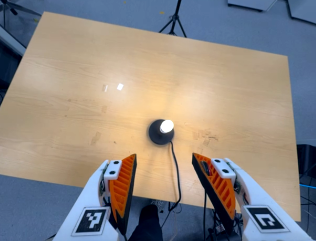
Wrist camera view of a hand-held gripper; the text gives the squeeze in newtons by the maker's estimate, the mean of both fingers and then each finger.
{"total": 0.0}